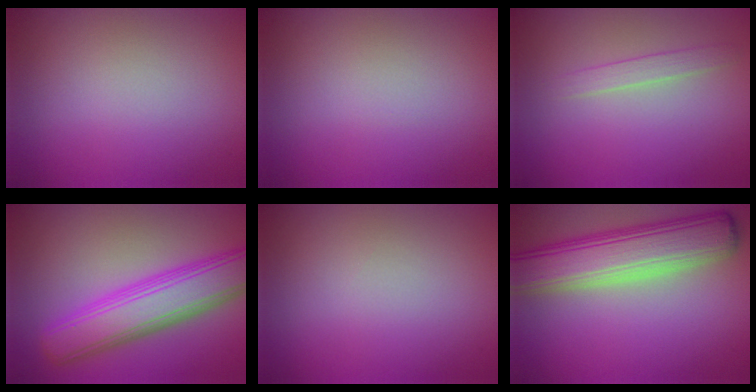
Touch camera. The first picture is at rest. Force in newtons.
{"total": 0.0}
{"total": 1.4, "press": 1.4, "slide": 0.1}
{"total": 7.7, "press": 7.7, "slide": 0.4}
{"total": 0.0}
{"total": 8.2, "press": 8.1, "slide": 0.5}